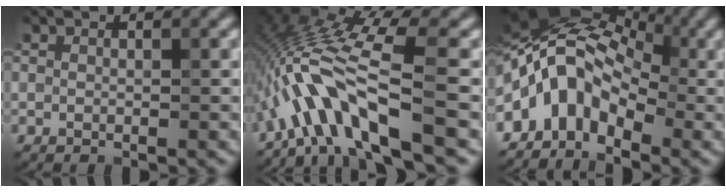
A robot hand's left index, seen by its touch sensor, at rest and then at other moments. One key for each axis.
{"total": 8.0, "fx": -3.8, "fy": 1.4, "fz": 6.9, "tx": -0.137, "ty": 0.020, "tz": -0.075}
{"total": 7.1, "fx": -2.4, "fy": 4.6, "fz": 4.9, "tx": -0.064, "ty": 0.024, "tz": -0.061}